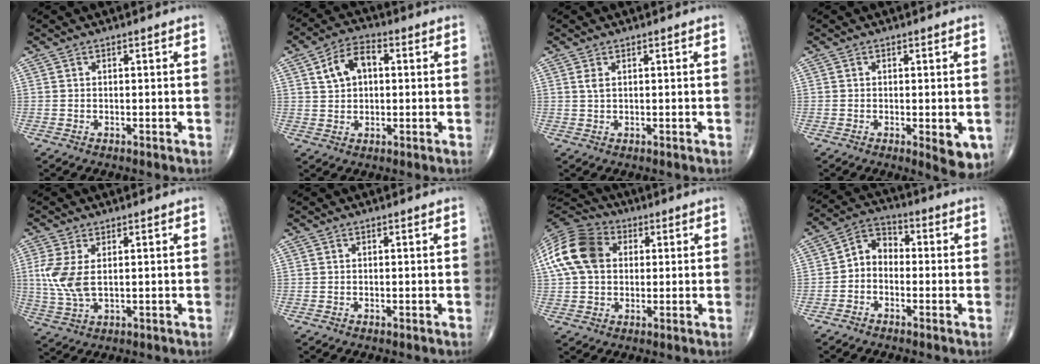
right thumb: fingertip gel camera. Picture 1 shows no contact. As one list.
[{"total": 7.7, "force": [1.9, 4.9, 5.6], "torque": [-0.089, 0.014, 0.029]}, {"total": 1.2, "force": [0.5, 0.5, 1.0], "torque": [-0.023, 0.004, 0.014]}, {"total": 5.7, "force": [-1.6, 2.1, 5.1], "torque": [-0.054, -0.012, -0.016]}, {"total": 7.3, "force": [1.2, 3.7, 6.1], "torque": [-0.150, -0.004, 0.031]}, {"total": 0.0}, {"total": 14.8, "force": [2.9, 10.8, 9.7], "torque": [-0.187, 0.022, 0.042]}, {"total": 5.9, "force": [-1.1, 4.6, 3.6], "torque": [-0.034, 0.029, -0.041]}]